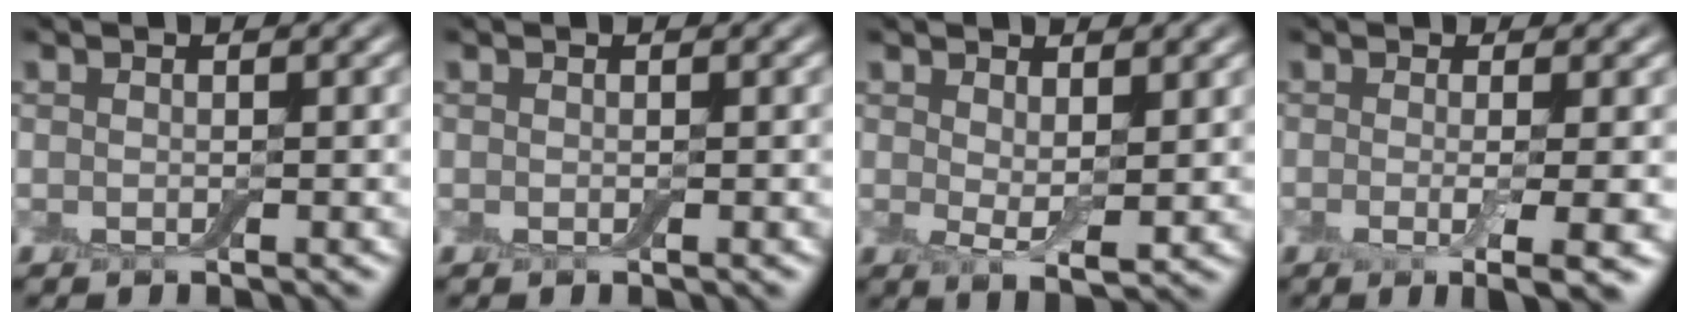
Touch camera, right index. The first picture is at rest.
{"total": 0.0}
{"total": 3.0, "force": [1.3, 1.0, 2.4], "torque": [-0.043, -0.010, 0.026]}
{"total": 4.5, "force": [-0.8, 0.9, 4.3], "torque": [-0.066, -0.011, -0.012]}